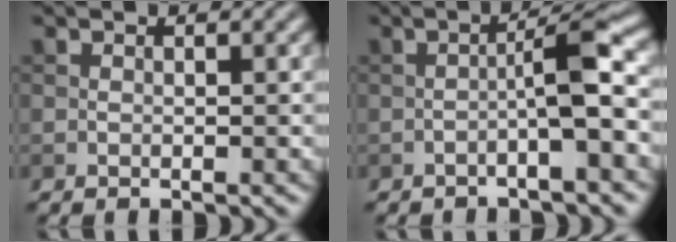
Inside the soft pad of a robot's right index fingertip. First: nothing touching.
{"total": 4.1, "force": [-1.3, 0.3, 3.9], "torque": [-0.064, 0.019, -0.030]}